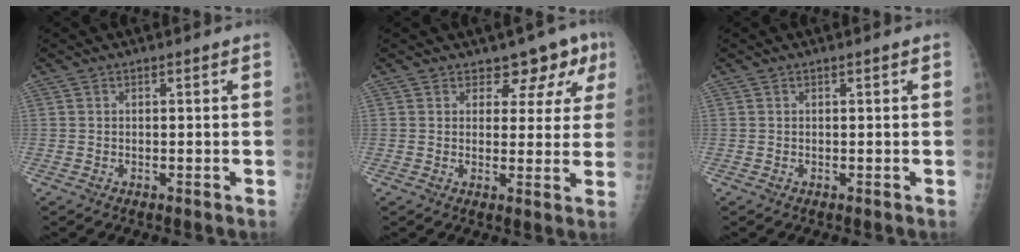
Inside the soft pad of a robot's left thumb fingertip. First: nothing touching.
{"total": 6.3, "force": [4.1, 3.9, 2.7], "torque": [0.005, -0.021, 0.041]}
{"total": 0.0}